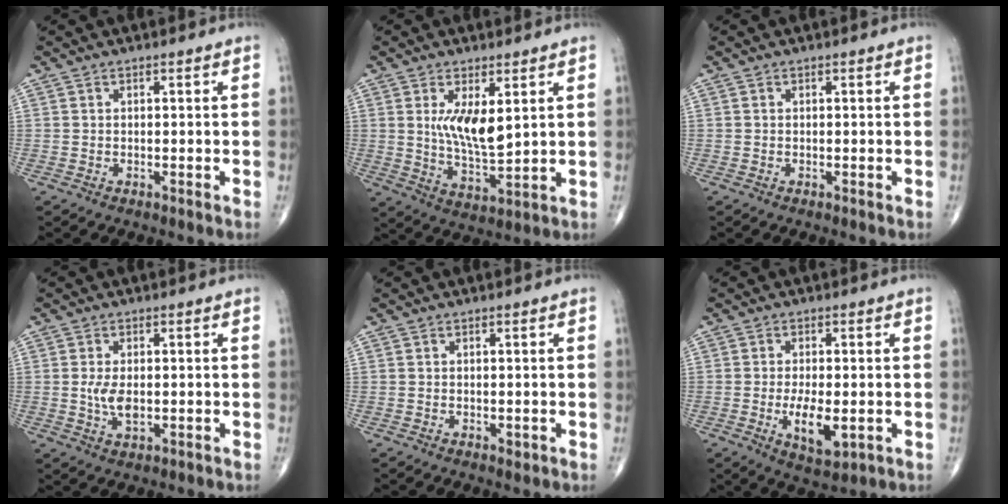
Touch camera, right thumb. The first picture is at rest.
{"total": 8.8, "force": [2.6, 3.4, 7.7], "torque": [-0.119, -0.031, 0.057]}
{"total": 0.0}
{"total": 4.4, "force": [-0.2, 2.2, 3.7], "torque": [-0.074, -0.008, -0.002]}
{"total": 0.7, "force": [-0.2, 0.5, 0.4], "torque": [0.001, 0.001, -0.002]}
{"total": 7.2, "force": [-1.6, 3.1, 6.3], "torque": [-0.100, -0.012, -0.021]}